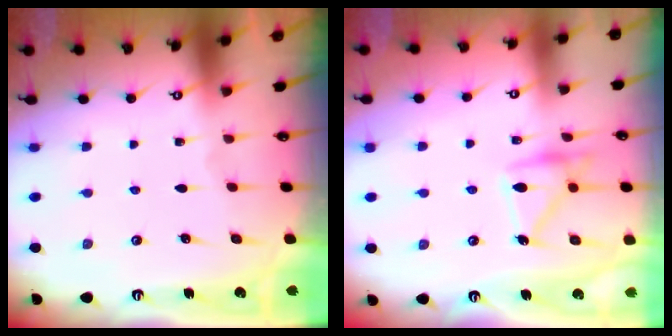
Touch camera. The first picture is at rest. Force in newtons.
{"total": 16.1, "press": 16.1, "slide": 0.8}